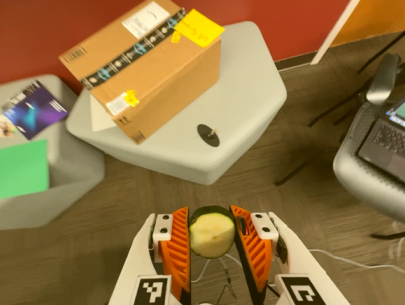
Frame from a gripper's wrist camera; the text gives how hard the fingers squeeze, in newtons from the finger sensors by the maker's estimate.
{"total": 12.1, "left": 12.1, "right": 12.1}